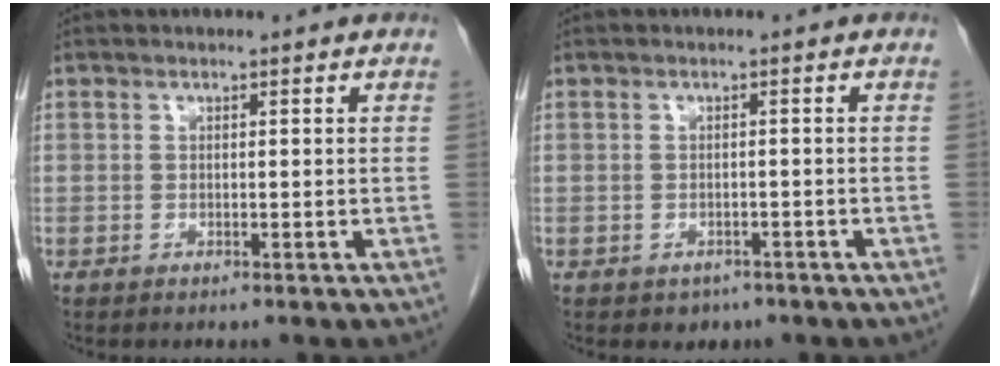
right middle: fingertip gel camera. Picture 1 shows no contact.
{"total": 2.3, "force": [-1.4, 1.7, 0.6], "torque": [-0.008, 0.004, -0.013]}